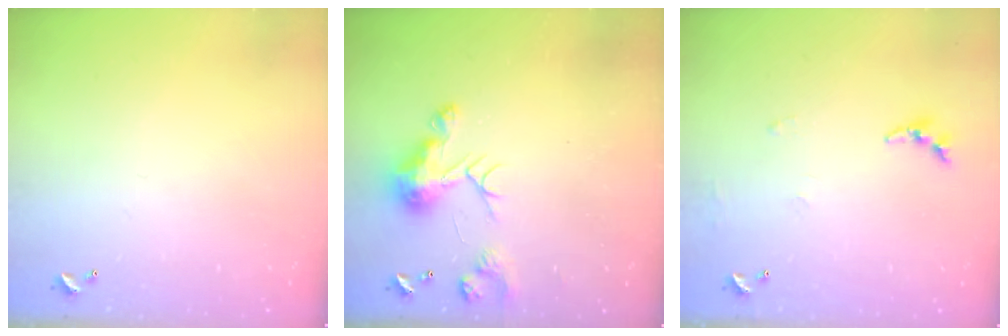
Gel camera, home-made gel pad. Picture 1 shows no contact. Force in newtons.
{"total": 8.7, "press": 8.6, "slide": 0.2}
{"total": 5.2, "press": 5.2, "slide": 0.5}